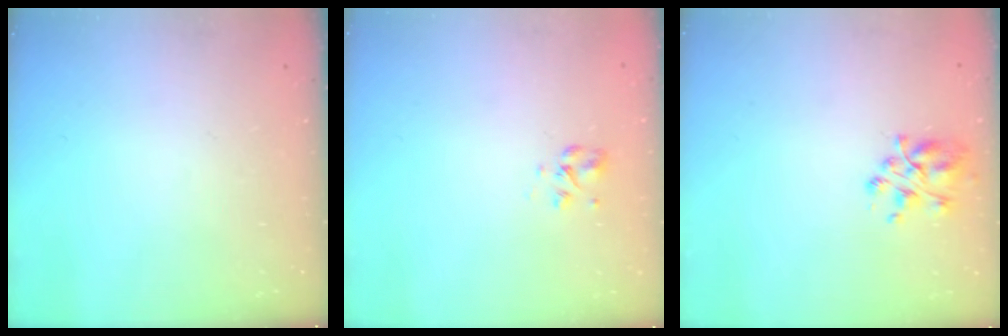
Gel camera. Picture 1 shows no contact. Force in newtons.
{"total": 2.6, "press": 2.4, "slide": 1.0}
{"total": 5.8, "press": 5.7, "slide": 1.2}